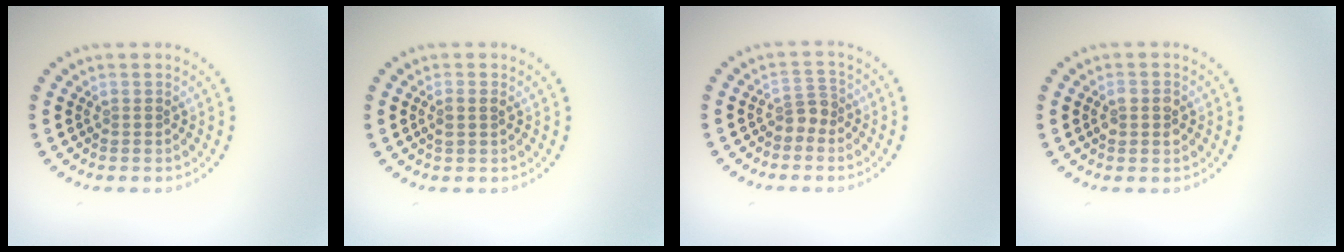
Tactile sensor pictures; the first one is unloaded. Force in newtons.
{"total": 1.1, "press": 1.0, "slide": 0.4}
{"total": 1.7, "press": 1.3, "slide": 1.1}
{"total": 2.0, "press": 2.0, "slide": 0.1}